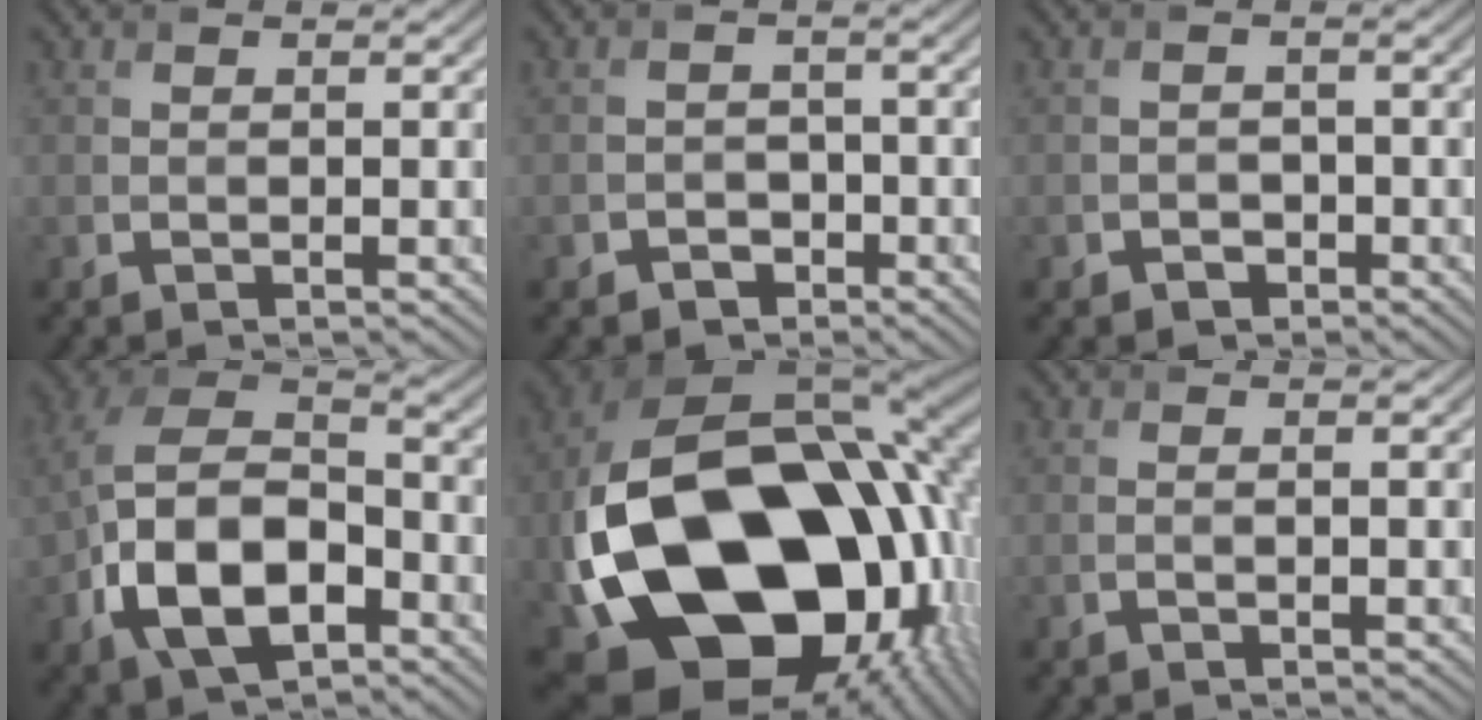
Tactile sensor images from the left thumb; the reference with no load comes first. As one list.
[{"total": 2.8, "force": [-1.8, 2.1, 0.1], "torque": [0.012, 0.004, -0.038]}, {"total": 1.7, "force": [-1.1, 1.3, -0.1], "torque": [0.010, -0.003, -0.021]}, {"total": 13.4, "force": [-4.0, 8.4, 9.7], "torque": [-0.230, -0.016, -0.082]}, {"total": 23.3, "force": [-4.2, 16.2, 16.2], "torque": [-0.391, -0.049, -0.035]}, {"total": 0.7, "force": [-0.4, 0.0, 0.6], "torque": [-0.014, -0.001, -0.008]}]